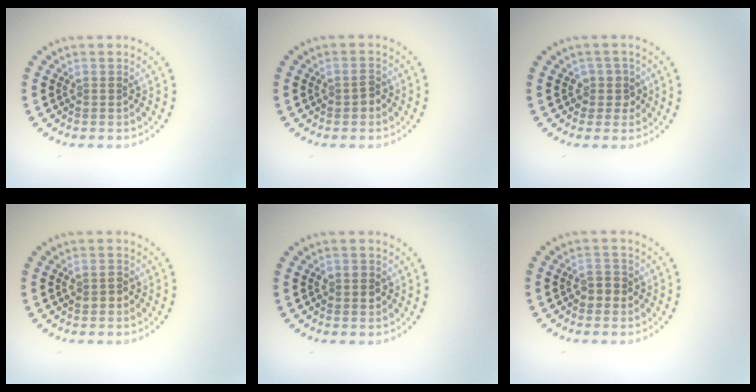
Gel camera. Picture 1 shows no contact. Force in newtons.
{"total": 1.3, "press": 1.3, "slide": 0.1}
{"total": 1.7, "press": 1.5, "slide": 1.0}
{"total": 1.4, "press": 1.4, "slide": 0.2}
{"total": 1.4, "press": 1.4, "slide": 0.4}
{"total": 1.9, "press": 1.8, "slide": 0.5}